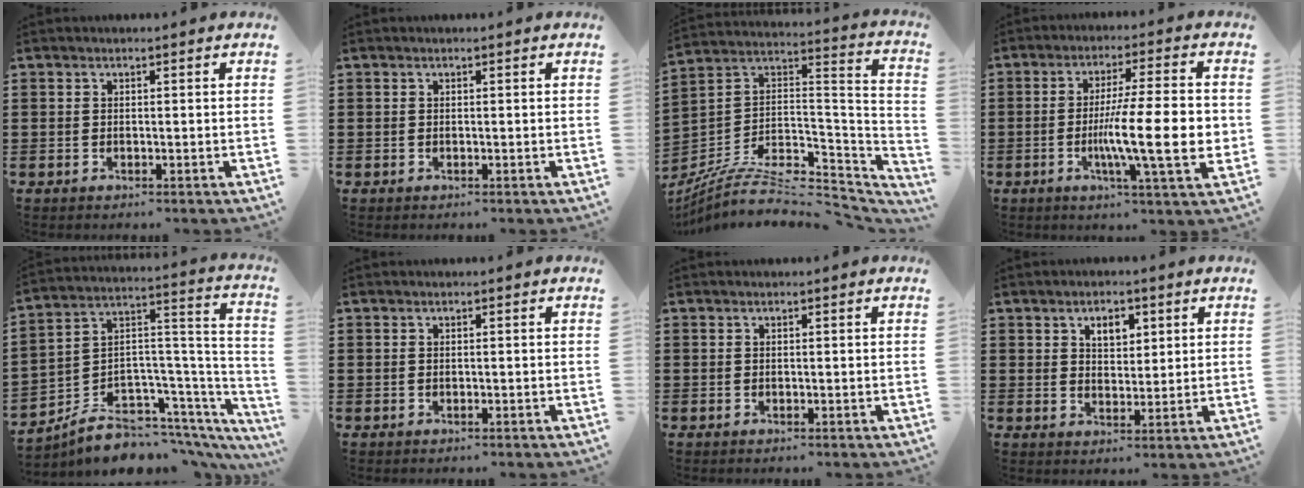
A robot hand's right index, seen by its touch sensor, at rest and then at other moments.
{"total": 0.0}
{"total": 8.1, "force": [-6.4, 2.3, 4.4], "torque": [-0.082, -0.008, -0.123]}
{"total": 14.3, "force": [-1.9, 2.1, 14.1], "torque": [-0.240, -0.013, -0.037]}
{"total": 6.6, "force": [-4.0, 4.6, 2.6], "torque": [-0.061, -0.011, -0.069]}
{"total": 0.0}
{"total": 0.0}
{"total": 3.5, "force": [1.8, 2.1, 2.1], "torque": [-0.034, 0.004, 0.027]}